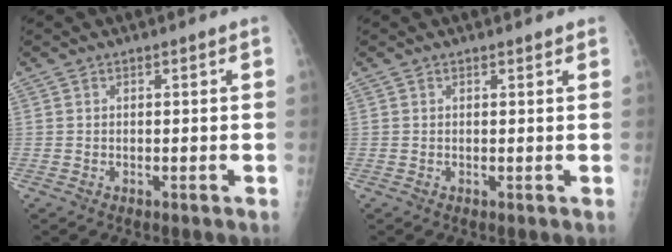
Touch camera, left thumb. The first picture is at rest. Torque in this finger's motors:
{"motor_torque": [-0.07, 0.39, -0.26, -0.30, 0.00]}